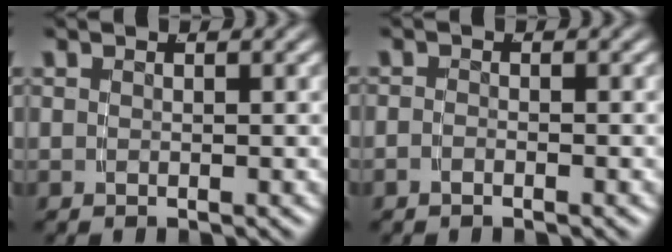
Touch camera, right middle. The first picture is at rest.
{"total": 0.8, "force": [-0.7, 0.3, 0.3], "torque": [-0.004, -0.001, -0.017]}